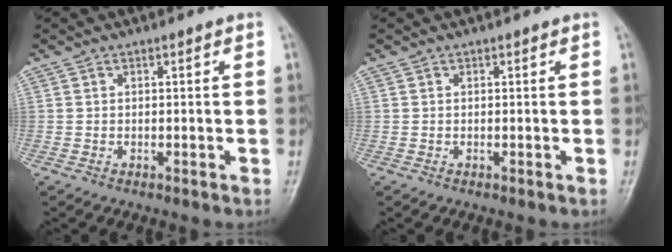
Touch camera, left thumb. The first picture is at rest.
{"total": 0.0}